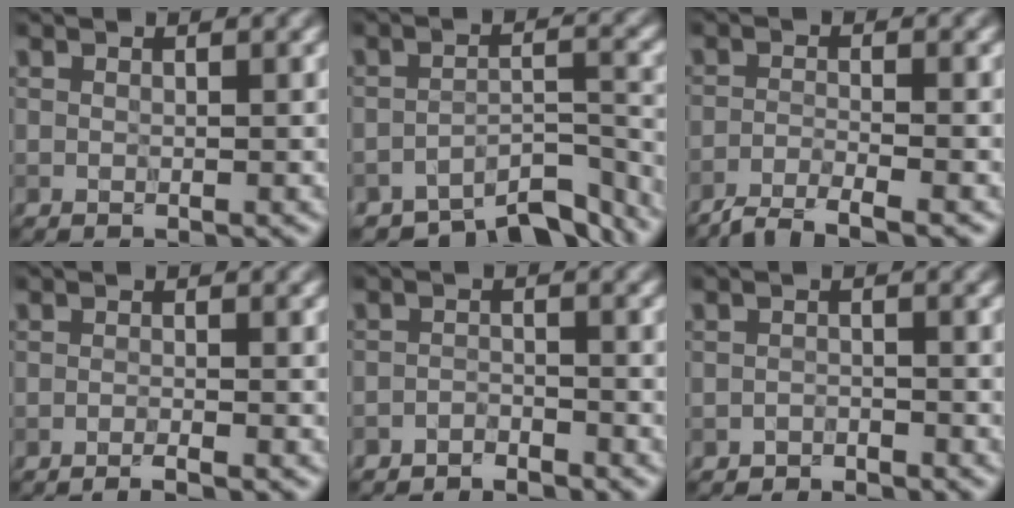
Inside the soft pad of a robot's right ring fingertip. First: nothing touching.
{"total": 7.6, "force": [-6.7, 2.4, 2.7], "torque": [-0.032, -0.014, -0.099]}
{"total": 3.5, "force": [-3.1, 0.5, 1.7], "torque": [-0.025, 0.002, -0.067]}
{"total": 1.5, "force": [-1.2, 0.1, 1.0], "torque": [-0.013, 0.002, -0.026]}
{"total": 2.1, "force": [-2.0, 0.4, 0.1], "torque": [0.000, 0.002, -0.041]}
{"total": 1.4, "force": [-1.3, 0.4, -0.2], "torque": [0.006, 0.007, -0.026]}